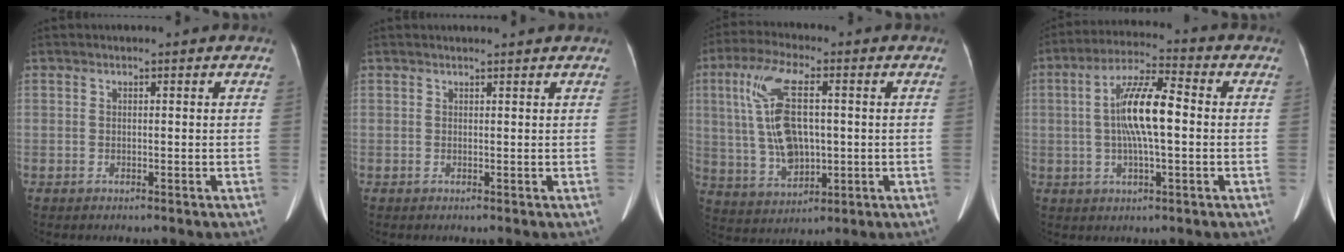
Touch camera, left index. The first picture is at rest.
{"total": 2.1, "force": [2.0, -0.2, 0.5], "torque": [-0.009, 0.010, 0.025]}
{"total": 12.1, "force": [1.5, 5.0, 10.9], "torque": [-0.241, 0.013, 0.038]}
{"total": 10.3, "force": [0.1, 1.9, 10.2], "torque": [-0.194, 0.016, -0.001]}